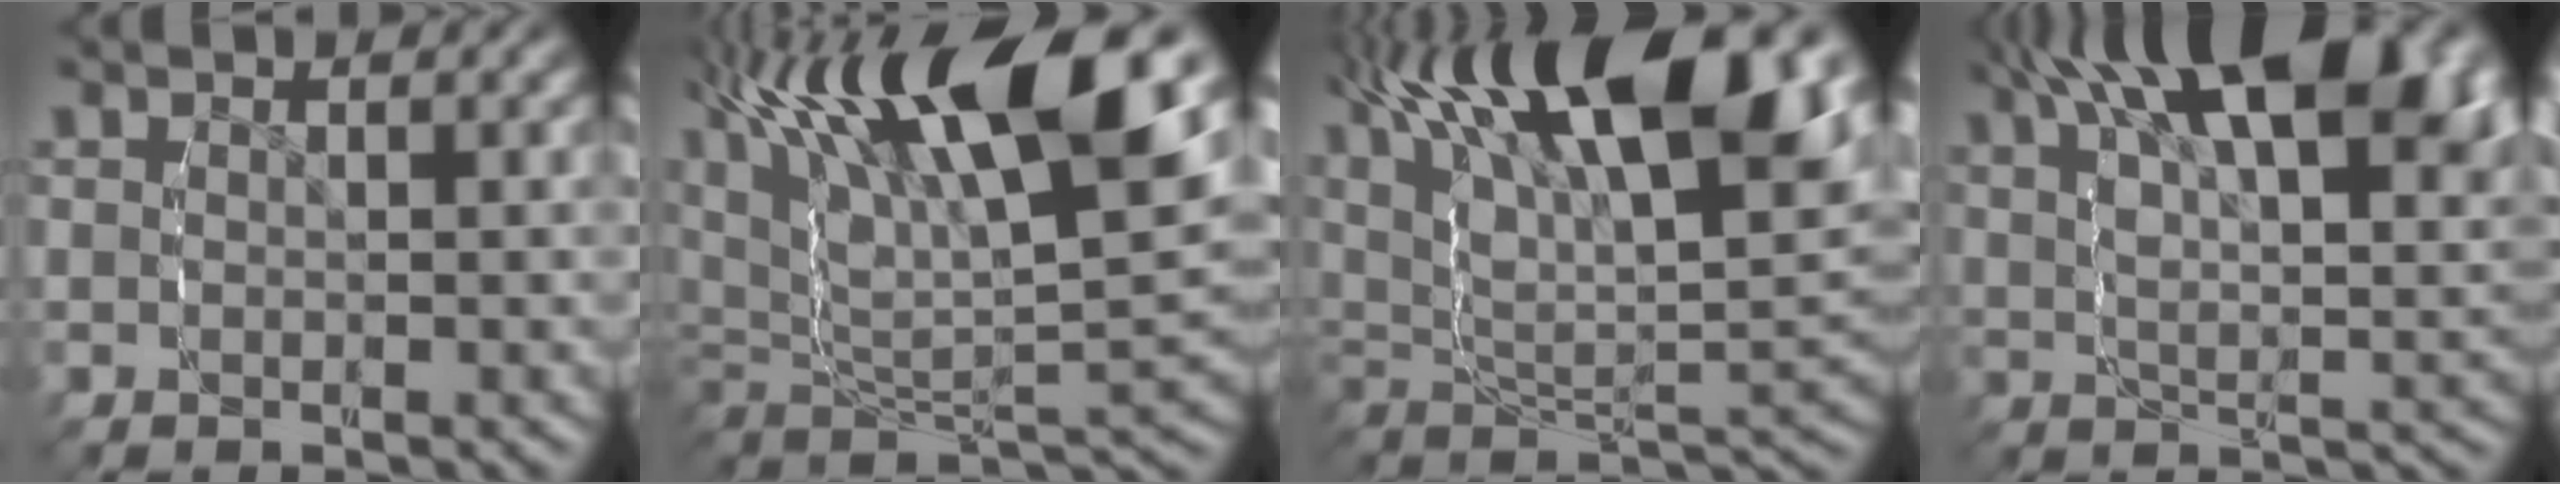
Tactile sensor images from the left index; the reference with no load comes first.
{"total": 15.5, "force": [5.6, 8.2, 11.9], "torque": [-0.224, 0.018, 0.082]}
{"total": 17.2, "force": [6.9, 8.8, 13.1], "torque": [-0.225, 0.025, 0.096]}
{"total": 13.9, "force": [6.2, 5.7, 11.1], "torque": [-0.166, 0.018, 0.087]}